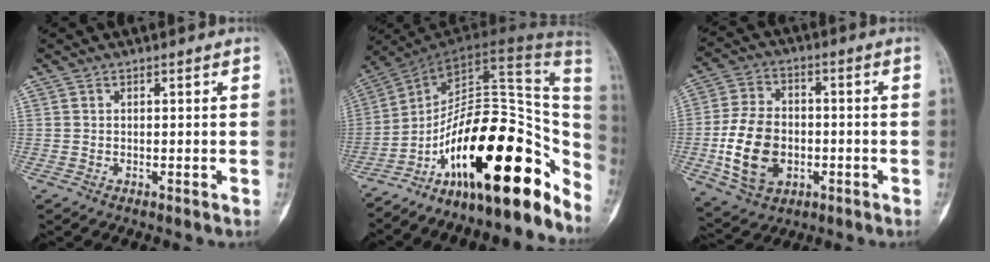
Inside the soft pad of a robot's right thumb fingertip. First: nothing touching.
{"total": 25.4, "force": [-13.3, 9.8, 19.3], "torque": [-0.196, 0.126, -0.208]}
{"total": 13.7, "force": [-2.9, 9.6, 9.3], "torque": [-0.161, 0.012, -0.046]}